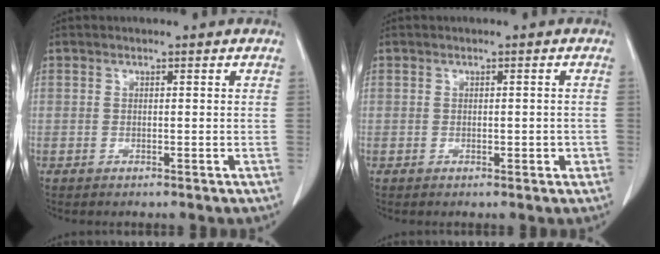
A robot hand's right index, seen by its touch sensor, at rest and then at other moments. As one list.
[{"total": 1.5, "force": [-0.4, 0.9, 1.2], "torque": [-0.012, 0.002, -0.003]}]